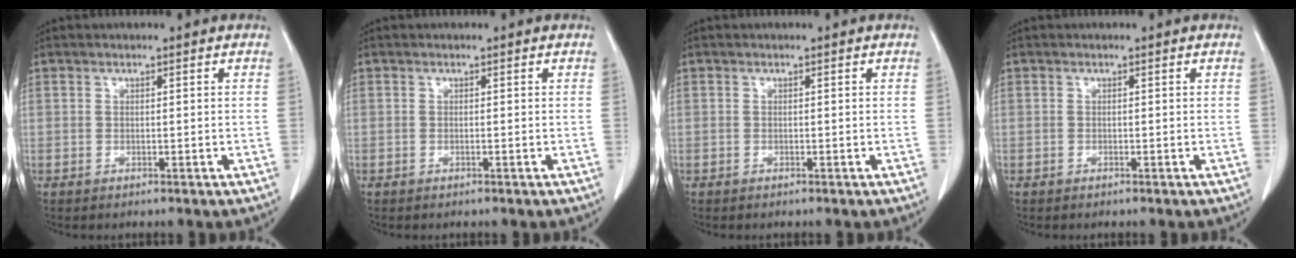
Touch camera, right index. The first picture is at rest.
{"total": 0.0}
{"total": 0.0}
{"total": 0.0}